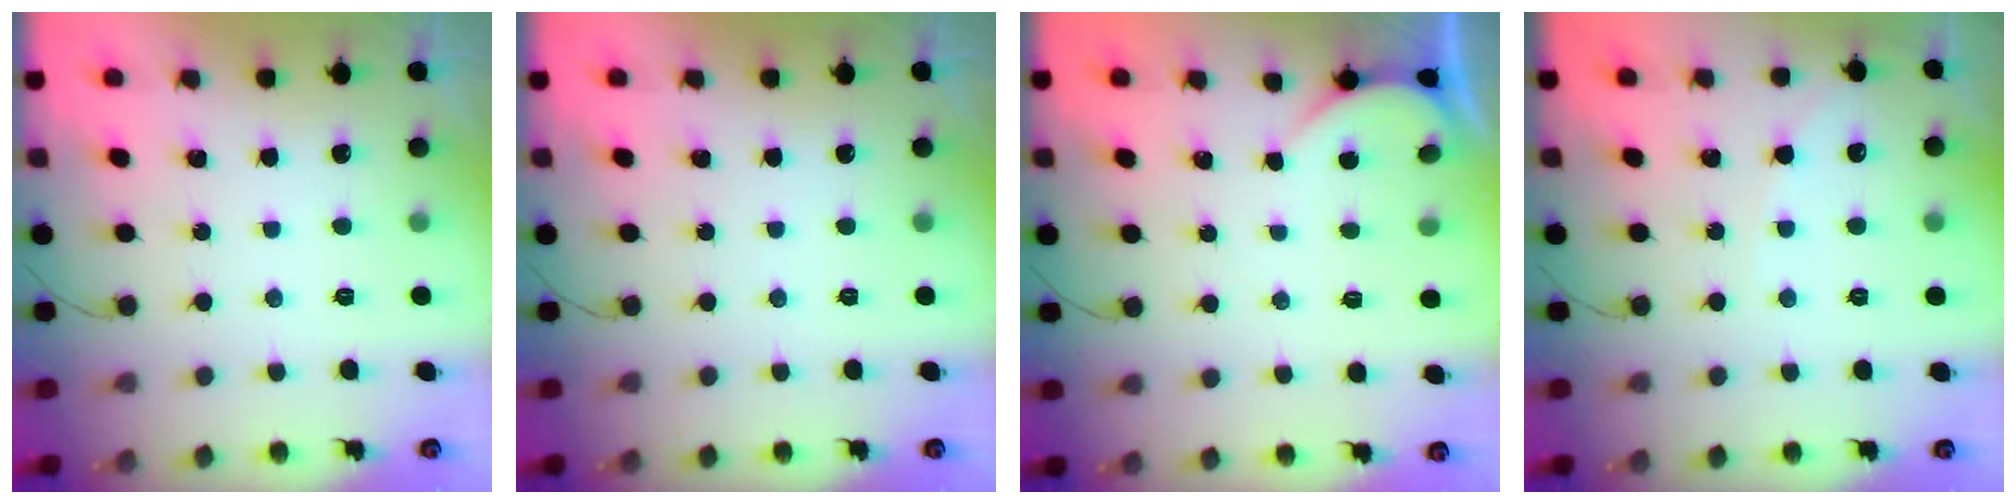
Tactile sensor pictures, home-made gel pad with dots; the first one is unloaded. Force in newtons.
{"total": 0.0}
{"total": 0.7, "press": 0.7, "slide": 0.1}
{"total": 4.2, "press": 4.2, "slide": 0.6}